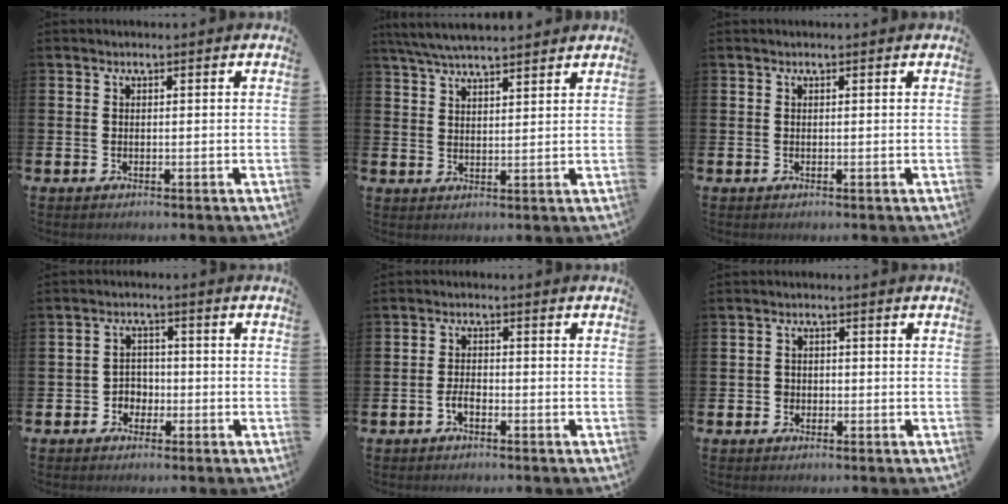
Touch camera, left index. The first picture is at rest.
{"total": 5.8, "force": [5.5, 0.6, 1.7], "torque": [-0.050, -0.015, 0.101]}
{"total": 0.0}
{"total": 2.9, "force": [-1.6, 2.3, 0.6], "torque": [-0.013, 0.005, -0.039]}
{"total": 2.0, "force": [-1.0, 0.9, 1.5], "torque": [-0.023, 0.001, -0.022]}
{"total": 1.6, "force": [-0.6, 1.4, 0.2], "torque": [-0.003, 0.001, -0.016]}